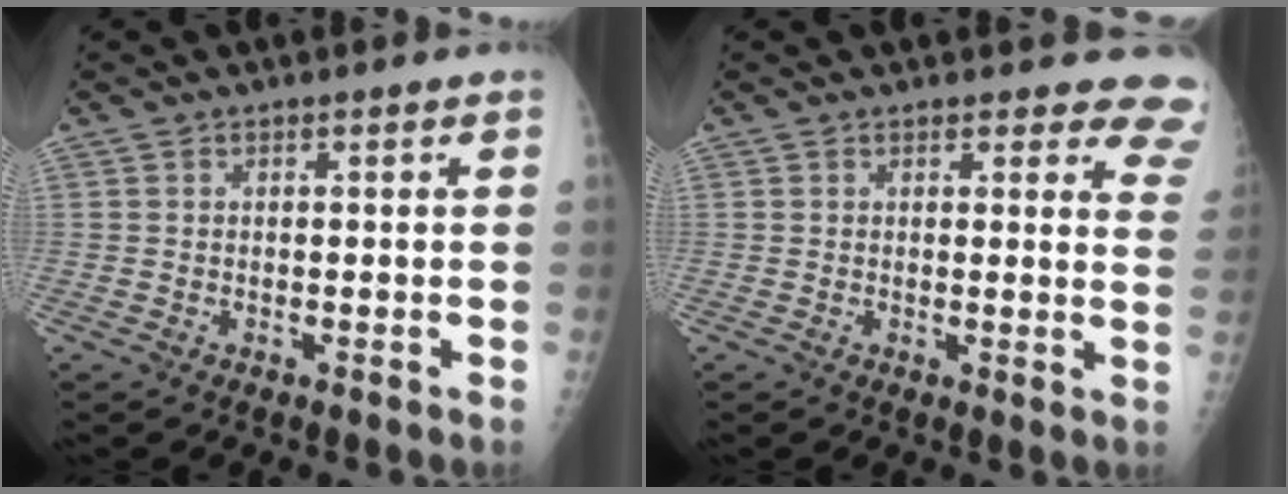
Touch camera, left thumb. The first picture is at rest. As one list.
[{"total": 8.7, "force": [7.8, 3.3, 2.1], "torque": [0.033, -0.035, 0.051]}]